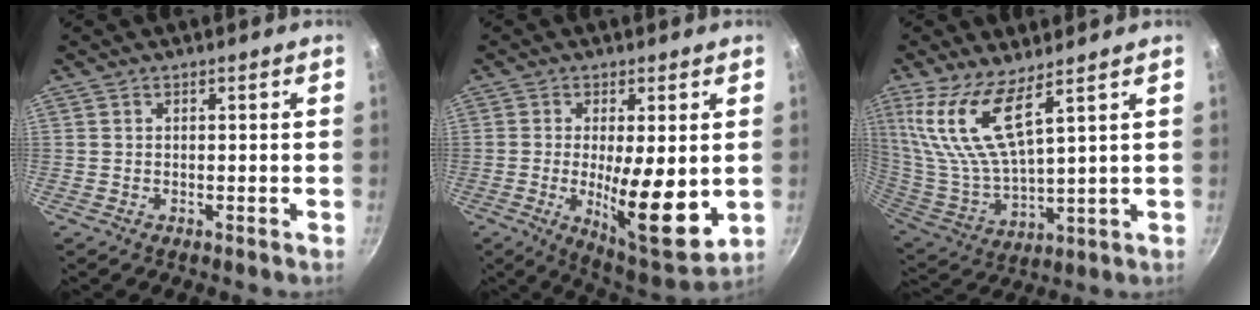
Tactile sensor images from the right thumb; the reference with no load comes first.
{"total": 14.3, "force": [-1.0, 4.3, 13.6], "torque": [-0.198, -0.023, -0.007]}
{"total": 13.1, "force": [7.9, 3.5, 9.8], "torque": [-0.199, -0.057, 0.171]}